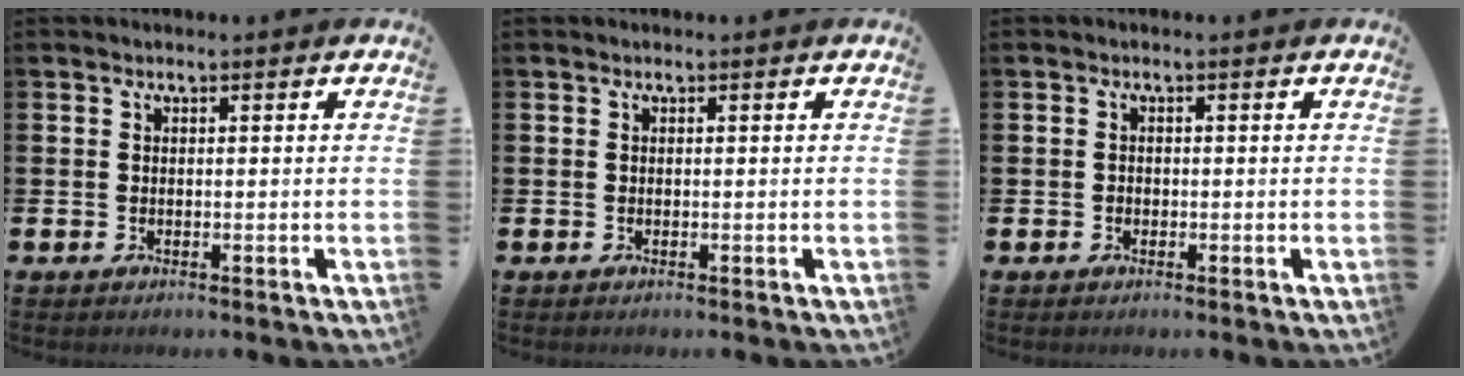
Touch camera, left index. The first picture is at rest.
{"total": 0.0}
{"total": 0.6, "force": [-0.3, 0.6, 0.2], "torque": [-0.009, 0.006, -0.006]}